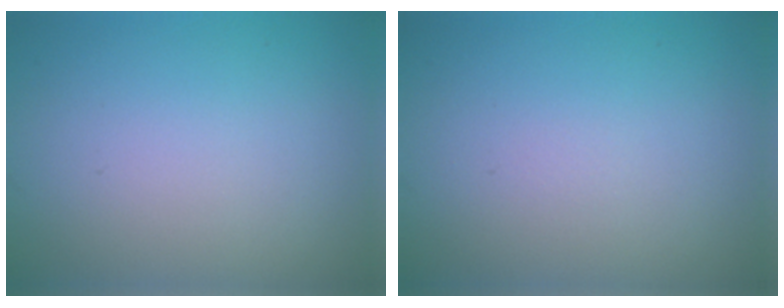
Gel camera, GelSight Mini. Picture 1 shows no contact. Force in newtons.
{"total": 0.0}